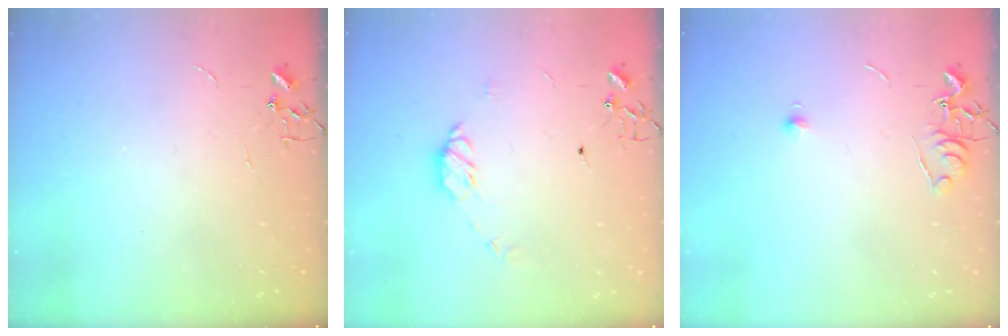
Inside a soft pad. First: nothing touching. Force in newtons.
{"total": 7.2, "press": 7.2, "slide": 0.7}
{"total": 6.0, "press": 5.9, "slide": 0.7}